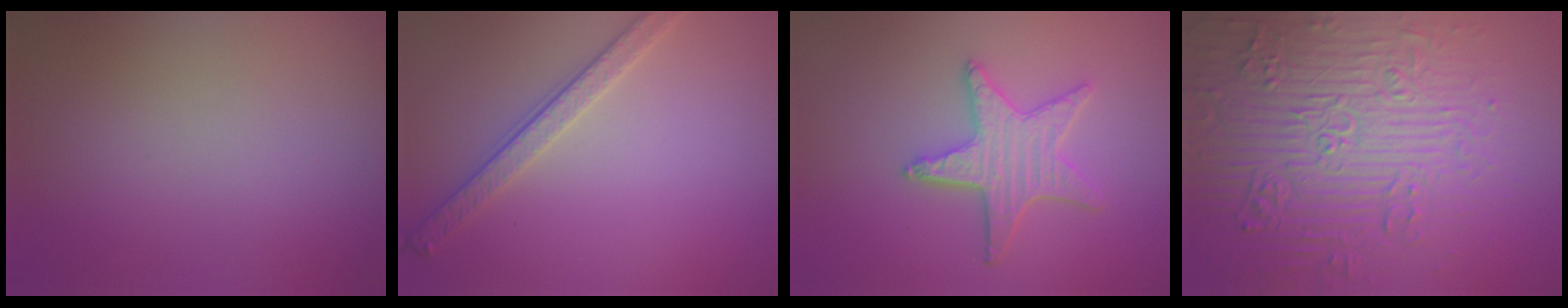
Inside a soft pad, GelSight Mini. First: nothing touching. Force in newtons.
{"total": 2.8, "press": 2.7, "slide": 0.7}
{"total": 4.0, "press": 3.6, "slide": 1.9}
{"total": 7.8, "press": 7.6, "slide": 1.9}